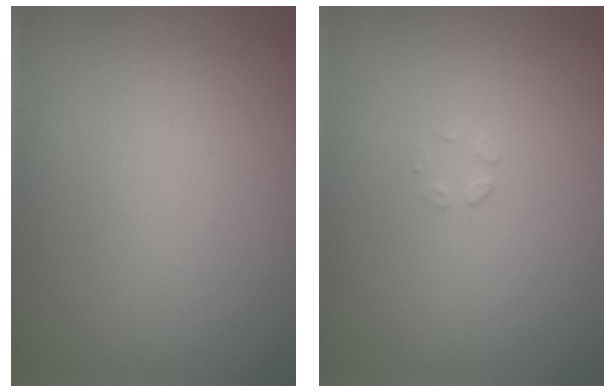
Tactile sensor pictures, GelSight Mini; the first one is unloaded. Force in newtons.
{"total": 0.8, "press": 0.8, "slide": 0.0}